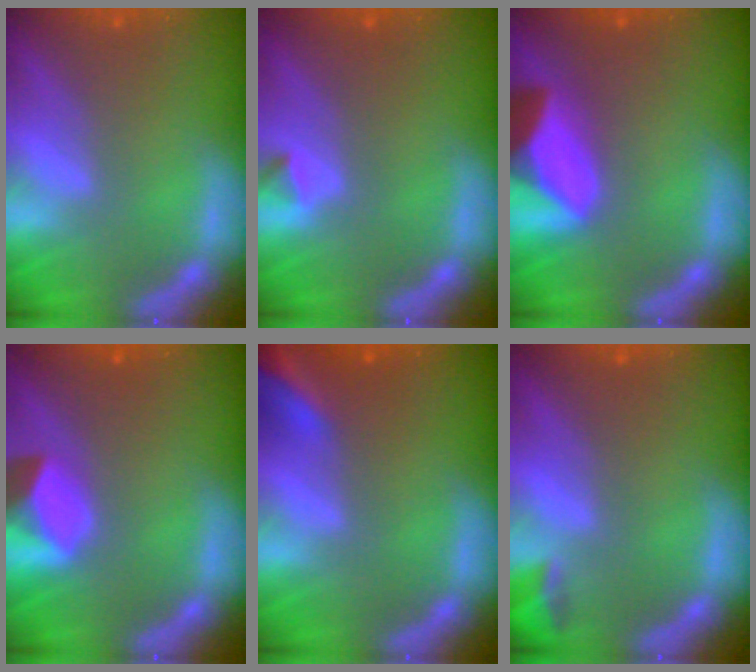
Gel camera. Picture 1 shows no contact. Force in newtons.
{"total": 0.9}
{"total": 9.4}
{"total": 4.4}
{"total": 9.4}
{"total": 1.9}